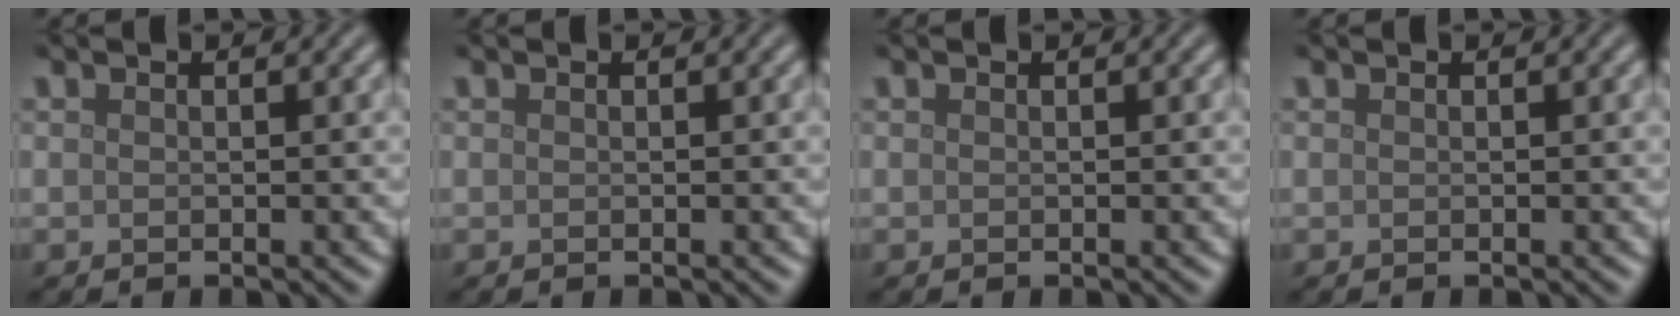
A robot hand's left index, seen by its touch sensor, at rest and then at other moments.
{"total": 0.0}
{"total": 0.0}
{"total": 0.0}